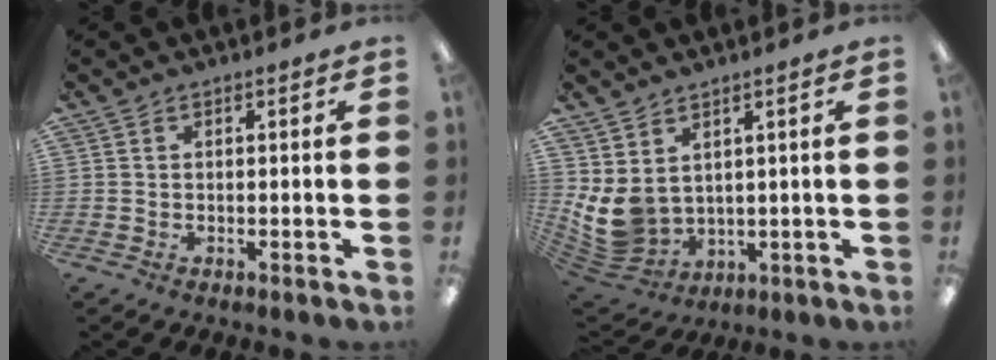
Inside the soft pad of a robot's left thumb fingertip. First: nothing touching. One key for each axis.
{"total": 7.7, "fx": 2.4, "fy": 5.6, "fz": 4.6, "tx": -0.130, "ty": -0.021, "tz": 0.049}